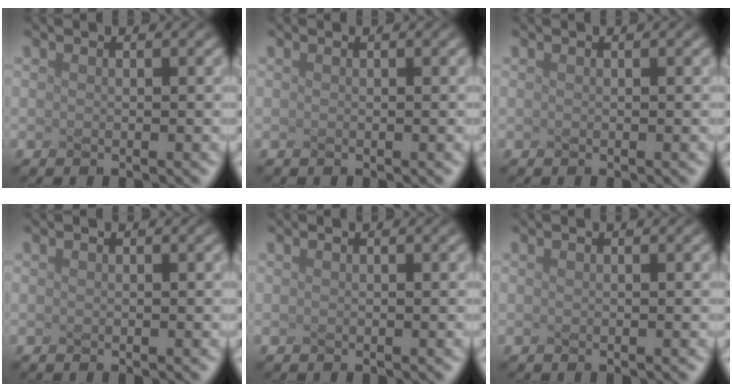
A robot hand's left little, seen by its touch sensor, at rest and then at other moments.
{"total": 0.0}
{"total": 0.0}
{"total": 0.0}
{"total": 0.0}
{"total": 0.0}